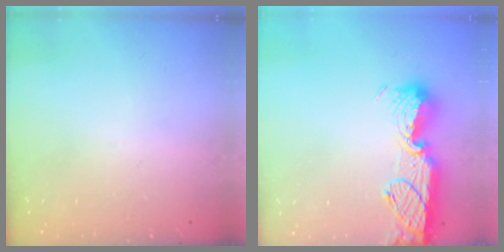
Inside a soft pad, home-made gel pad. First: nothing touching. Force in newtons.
{"total": 12.9, "press": 12.8, "slide": 1.2}